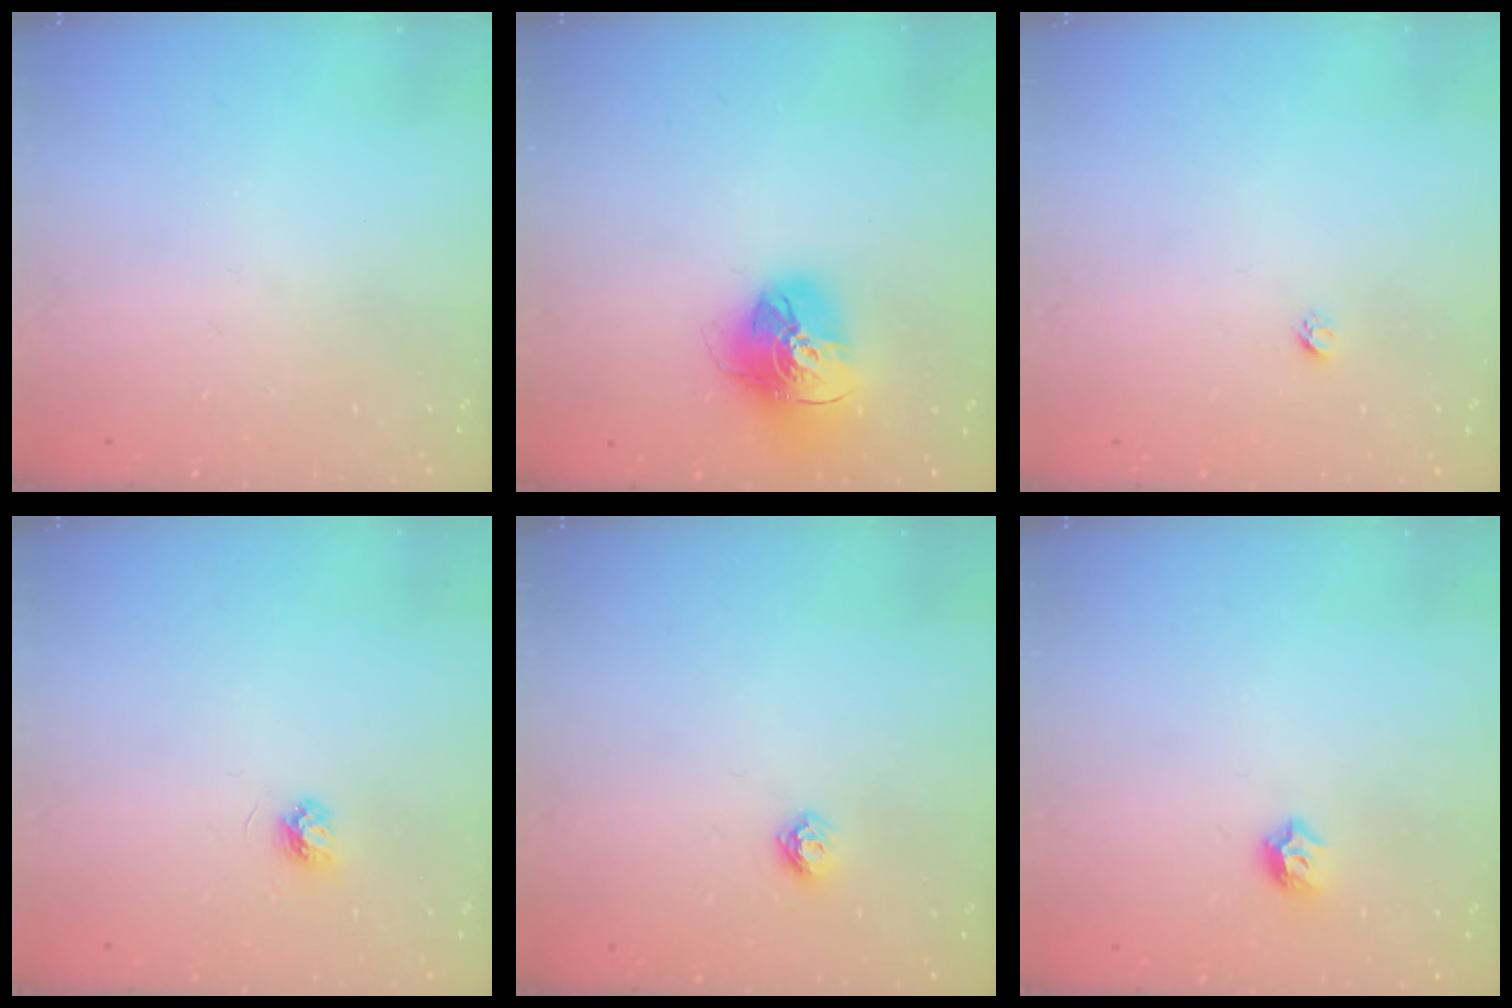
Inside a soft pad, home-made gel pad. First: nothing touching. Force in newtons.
{"total": 15.3, "press": 15.3, "slide": 1.5}
{"total": 1.9, "press": 1.9, "slide": 0.1}
{"total": 3.9, "press": 3.9, "slide": 0.5}
{"total": 5.8, "press": 5.8, "slide": 0.7}
{"total": 5.6, "press": 5.6, "slide": 0.8}